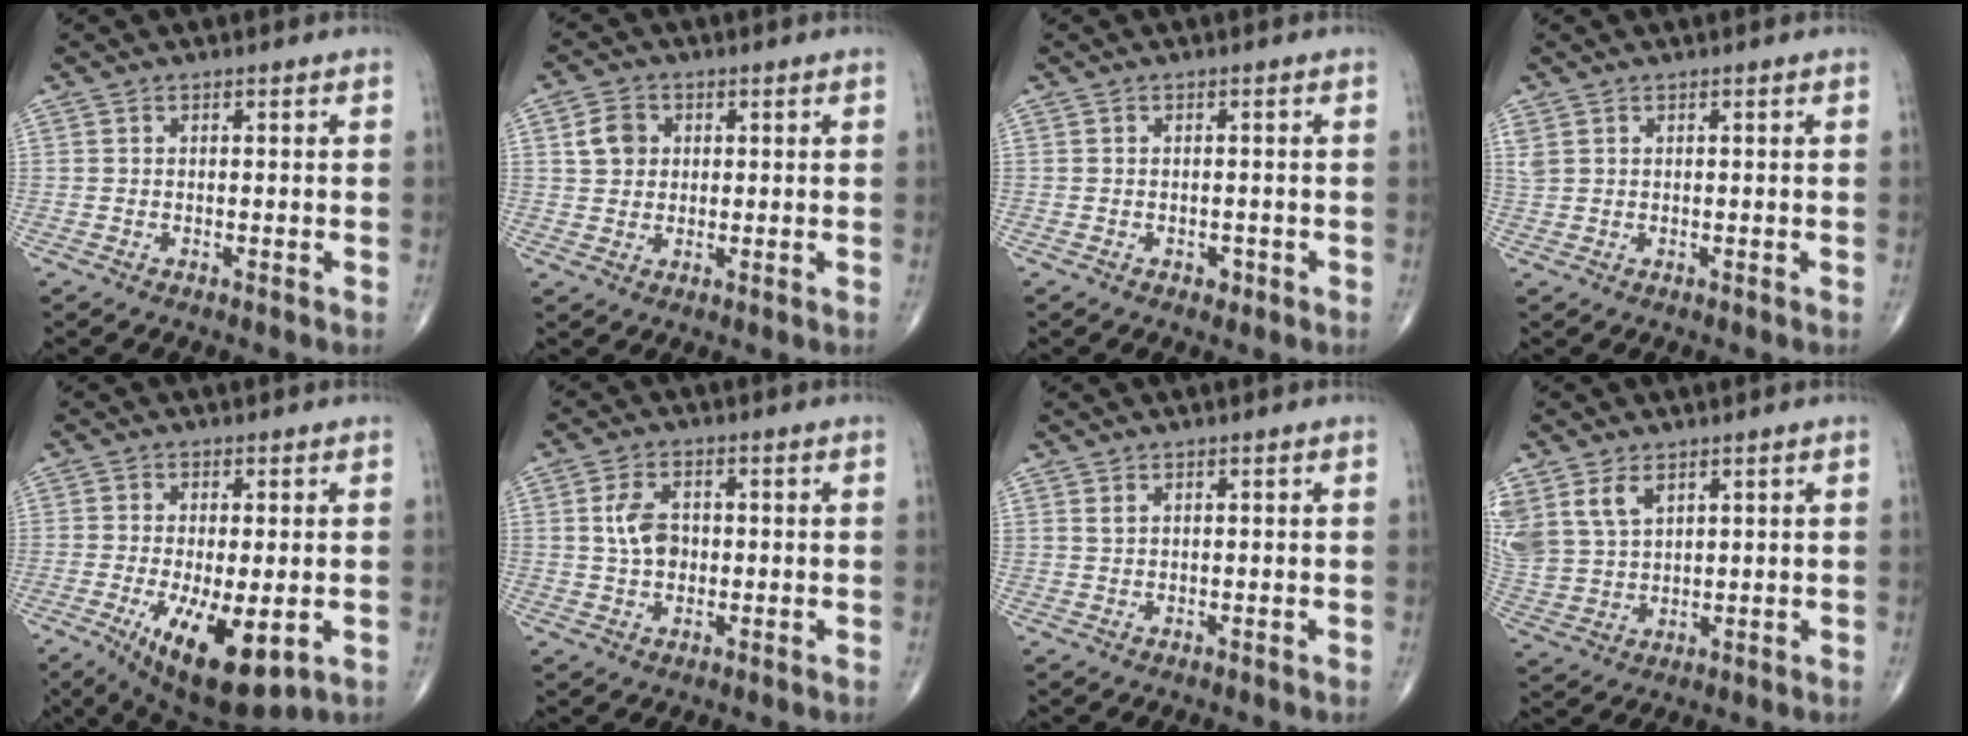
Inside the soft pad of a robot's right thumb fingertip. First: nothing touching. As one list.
[{"total": 4.9, "force": [1.3, 4.1, 2.4], "torque": [-0.028, 0.000, 0.020]}, {"total": 1.1, "force": [-0.6, 0.7, 0.5], "torque": [-0.002, 0.002, -0.009]}, {"total": 1.5, "force": [0.9, 1.0, 0.8], "torque": [-0.017, 0.007, 0.025]}, {"total": 13.0, "force": [-4.2, 4.8, 11.4], "torque": [-0.185, -0.024, -0.052]}, {"total": 5.8, "force": [0.6, 4.0, 4.2], "torque": [-0.071, 0.003, 0.009]}, {"total": 1.1, "force": [0.8, 0.5, 0.6], "torque": [-0.006, 0.000, 0.017]}, {"total": 10.4, "force": [5.2, 6.7, 6.0], "torque": [-0.128, -0.009, 0.121]}]